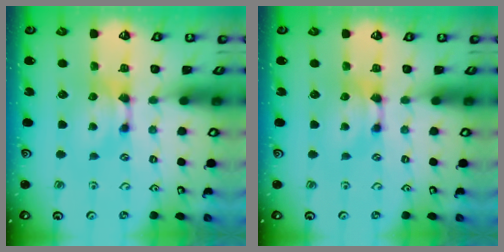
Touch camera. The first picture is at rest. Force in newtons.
{"total": 0.0}